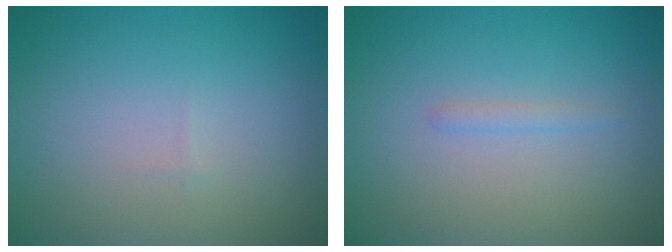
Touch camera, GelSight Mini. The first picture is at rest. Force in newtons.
{"total": 0.7, "press": 0.7, "slide": 0.1}